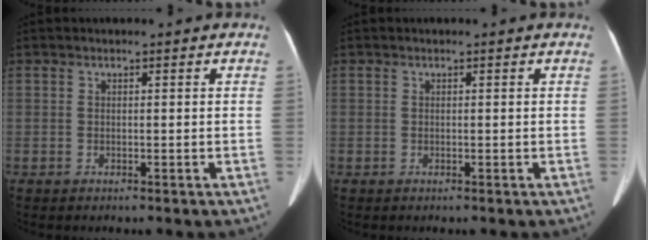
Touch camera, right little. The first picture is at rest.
{"total": 0.0}